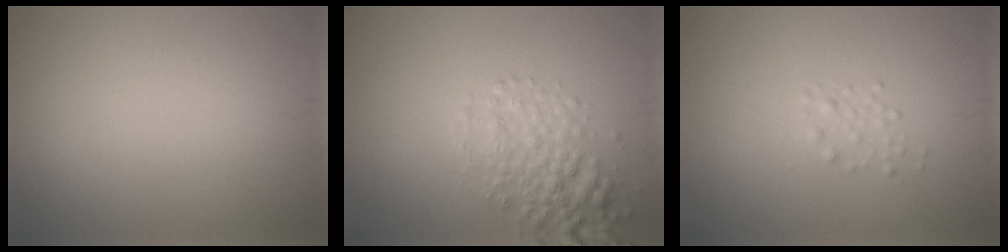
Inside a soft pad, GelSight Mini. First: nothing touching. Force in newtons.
{"total": 3.4, "press": 3.4, "slide": 0.1}
{"total": 1.1, "press": 1.1, "slide": 0.1}